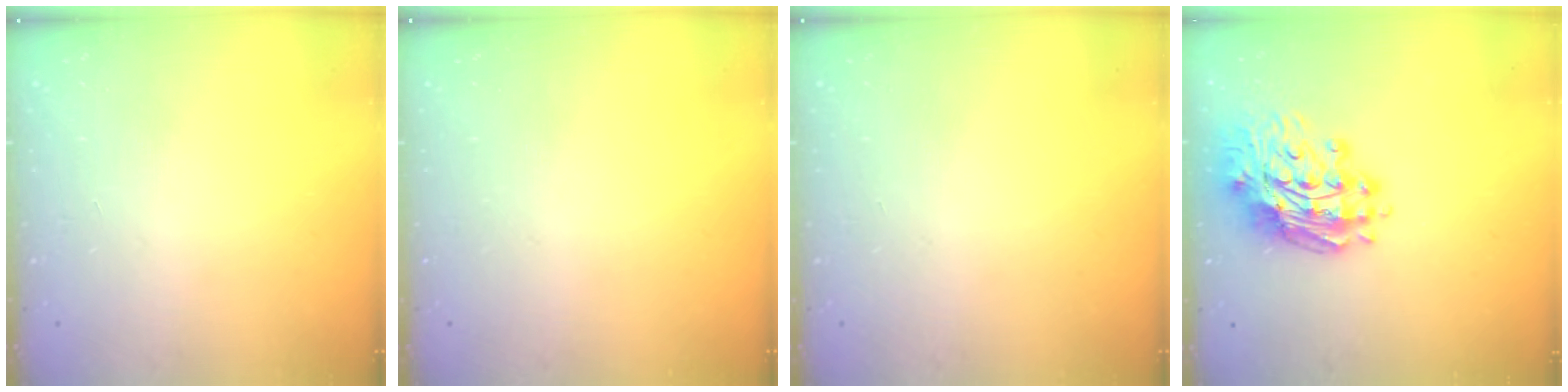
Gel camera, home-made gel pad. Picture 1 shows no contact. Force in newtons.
{"total": 0.0}
{"total": 0.0}
{"total": 15.0, "press": 14.9, "slide": 1.6}